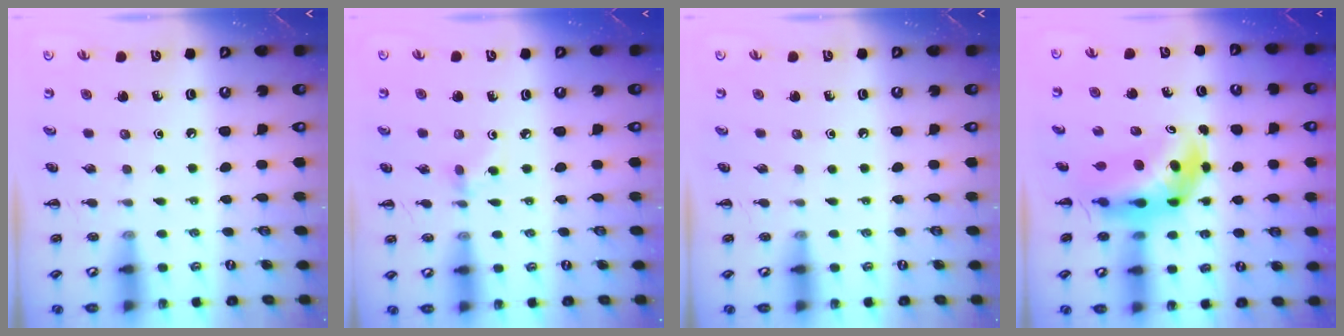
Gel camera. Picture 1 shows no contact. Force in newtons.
{"total": 2.9, "press": 2.7, "slide": 1.0}
{"total": 0.0}
{"total": 6.4, "press": 6.2, "slide": 1.7}